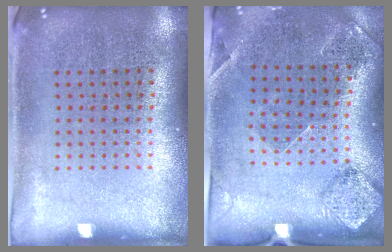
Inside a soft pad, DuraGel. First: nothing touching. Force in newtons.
{"total": 1.5, "press": 1.3, "slide": 0.8}